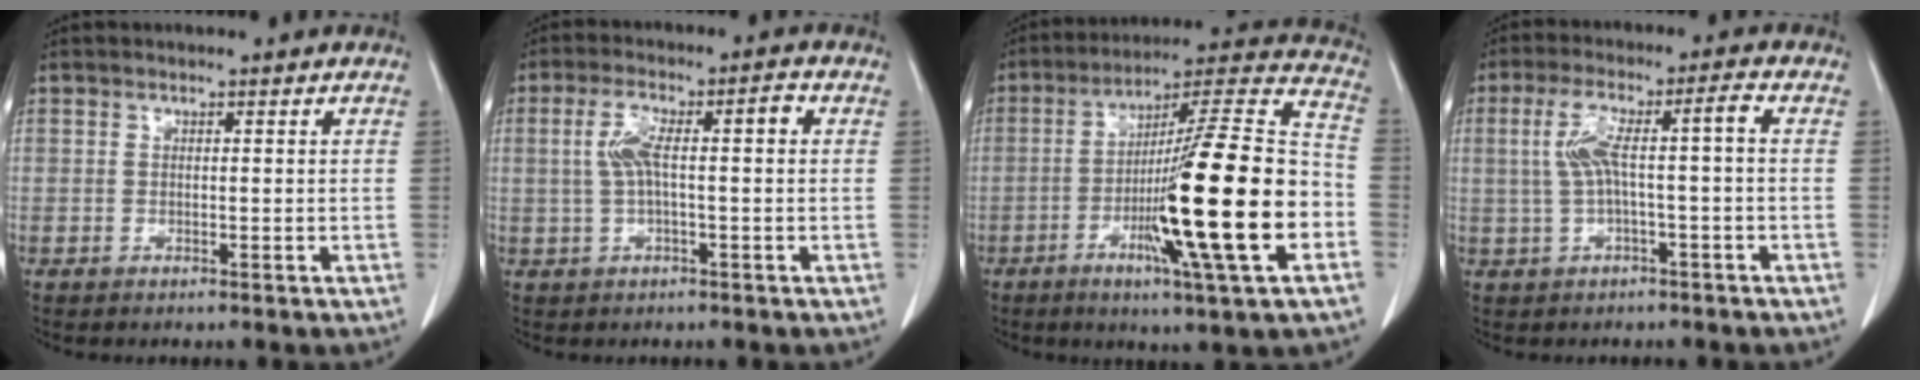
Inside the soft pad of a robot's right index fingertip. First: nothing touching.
{"total": 6.8, "force": [0.7, 1.5, 6.6], "torque": [-0.135, 0.032, 0.015]}
{"total": 23.4, "force": [-6.3, 0.4, 22.5], "torque": [-0.339, -0.012, -0.109]}
{"total": 6.9, "force": [0.3, 0.6, 6.8], "torque": [-0.143, 0.032, 0.009]}